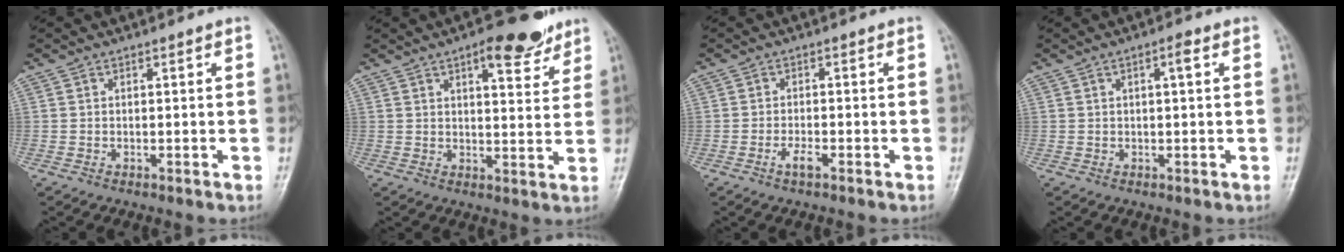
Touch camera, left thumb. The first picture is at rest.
{"total": 9.1, "force": [6.0, 3.1, 6.2], "torque": [-0.063, -0.032, 0.081]}
{"total": 2.3, "force": [-1.3, 0.7, 1.8], "torque": [-0.035, 0.006, -0.025]}
{"total": 2.1, "force": [0.6, 0.4, 1.9], "torque": [-0.035, 0.005, 0.010]}